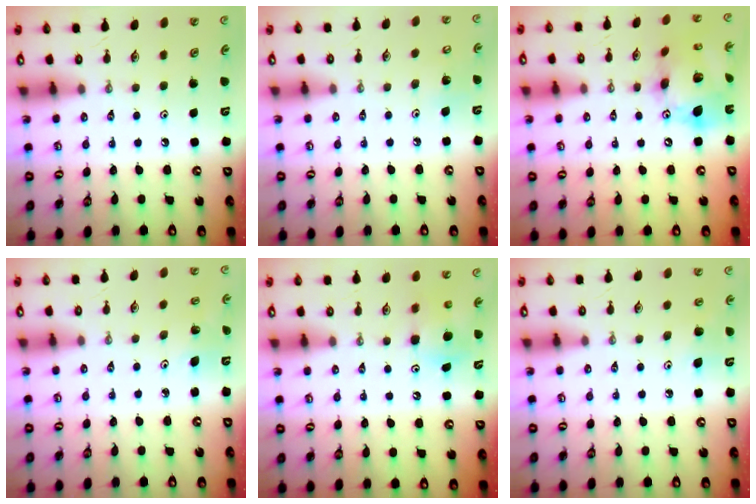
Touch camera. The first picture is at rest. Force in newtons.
{"total": 5.3, "press": 5.3, "slide": 0.3}
{"total": 18.4, "press": 18.3, "slide": 2.0}
{"total": 3.0, "press": 2.2, "slide": 2.0}
{"total": 7.1, "press": 7.1, "slide": 0.8}
{"total": 6.8, "press": 6.6, "slide": 1.8}